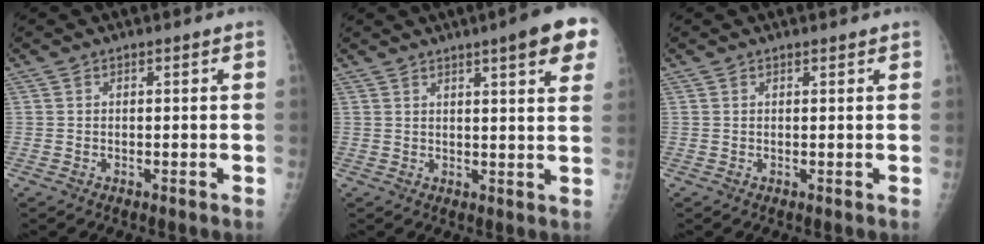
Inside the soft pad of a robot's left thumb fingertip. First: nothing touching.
{"total": 10.6, "force": [5.7, 1.5, 8.8], "torque": [-0.095, -0.017, 0.064]}
{"total": 0.6, "force": [0.5, 0.2, 0.3], "torque": [-0.005, -0.002, 0.008]}